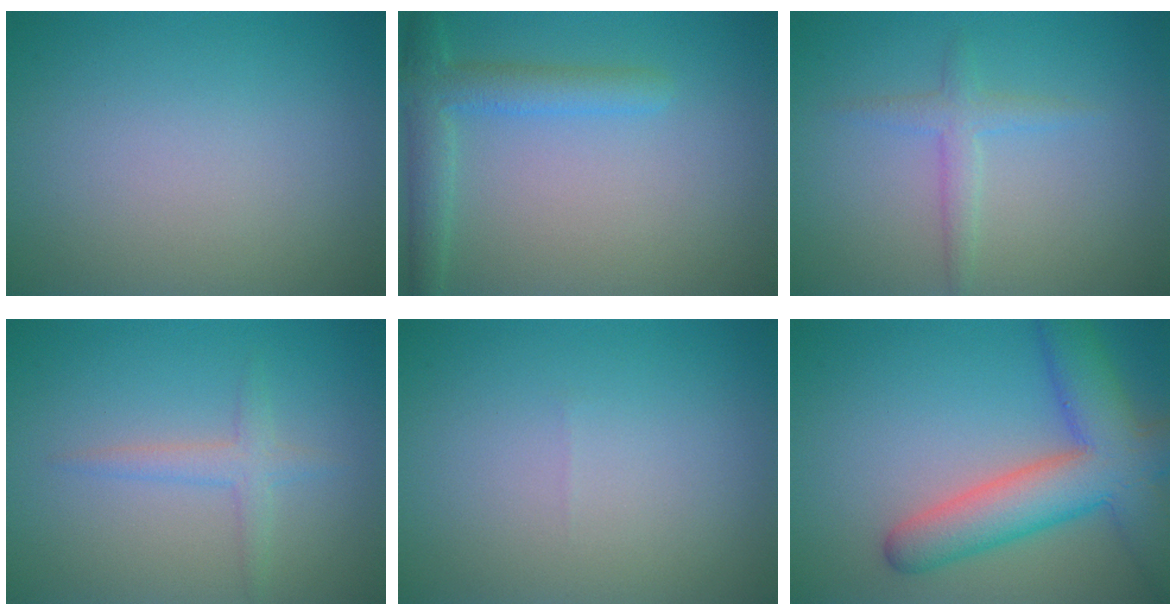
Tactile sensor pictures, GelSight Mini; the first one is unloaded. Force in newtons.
{"total": 3.4, "press": 3.4, "slide": 0.2}
{"total": 1.9, "press": 1.9, "slide": 0.2}
{"total": 1.9, "press": 1.9, "slide": 0.1}
{"total": 0.0}
{"total": 8.3, "press": 8.3, "slide": 0.5}